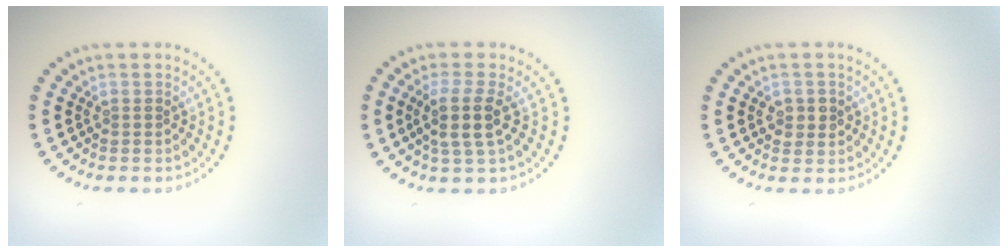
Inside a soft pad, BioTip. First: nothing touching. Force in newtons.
{"total": 2.9, "press": 2.4, "slide": 1.7}
{"total": 1.8, "press": 1.8, "slide": 0.0}